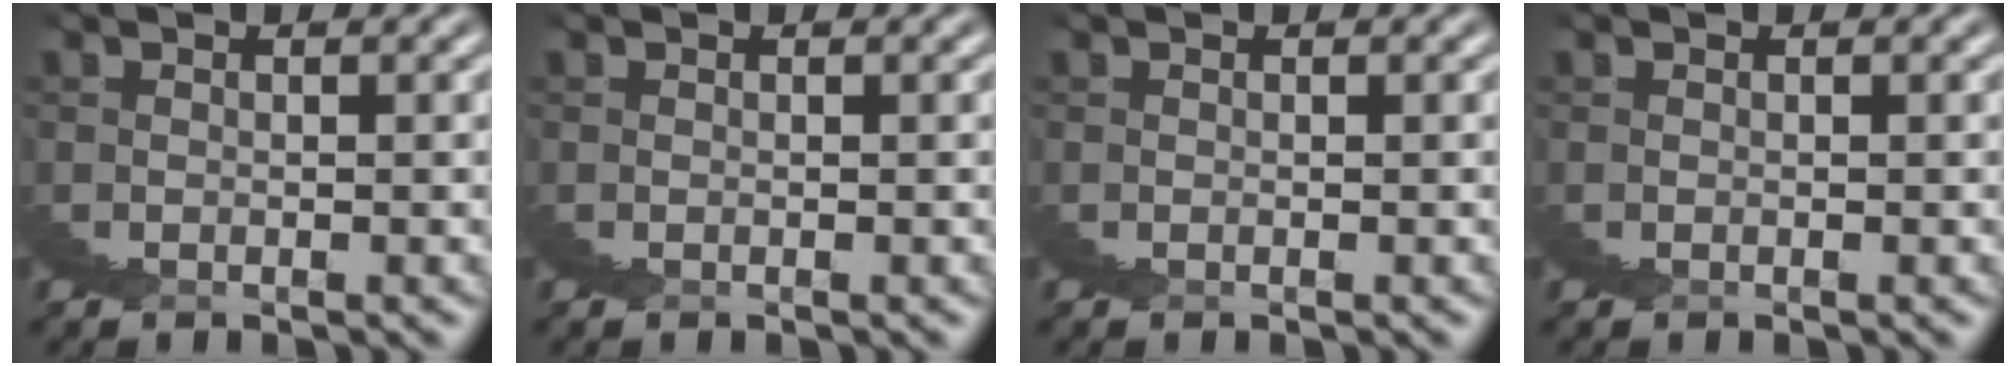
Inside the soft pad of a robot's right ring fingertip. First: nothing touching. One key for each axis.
{"total": 0.0}
{"total": 0.0}
{"total": 0.0}